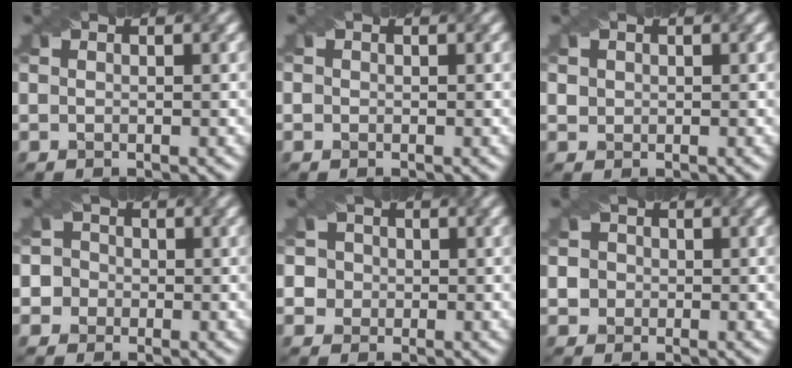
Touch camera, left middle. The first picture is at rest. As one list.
[{"total": 0.7, "force": [0.2, 0.6, 0.3], "torque": [0.002, 0.013, -0.005]}, {"total": 1.7, "force": [0.9, 1.4, 0.6], "torque": [-0.017, 0.009, 0.020]}, {"total": 4.4, "force": [-0.8, 4.3, 0.9], "torque": [-0.007, 0.028, -0.034]}, {"total": 5.6, "force": [0.5, 5.3, 1.6], "torque": [-0.029, 0.034, -0.013]}, {"total": 3.3, "force": [0.4, 3.1, 1.1], "torque": [-0.006, 0.031, -0.009]}]